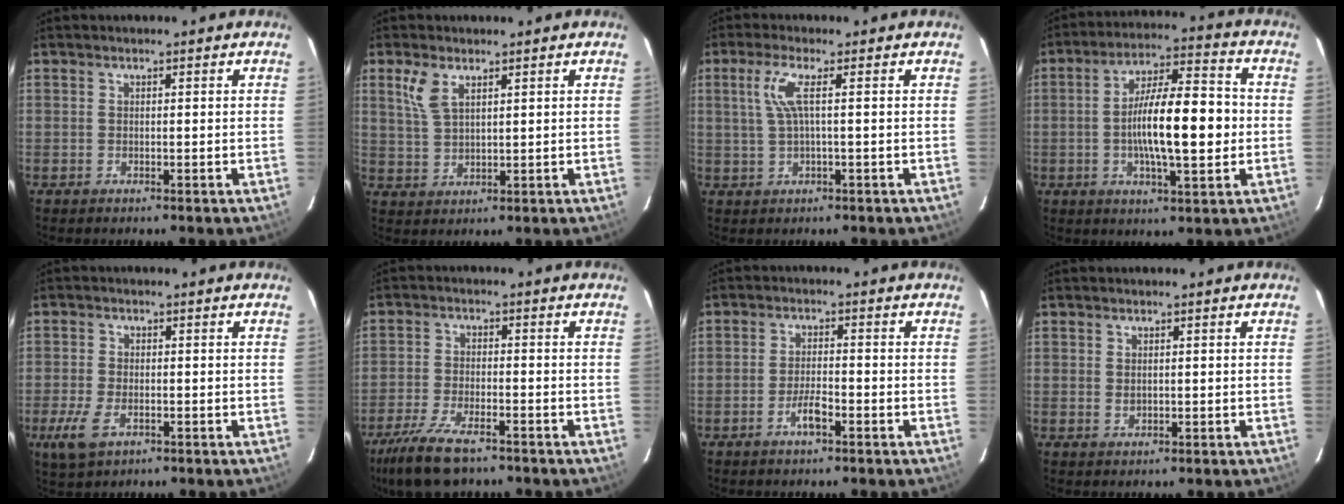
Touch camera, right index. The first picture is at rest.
{"total": 4.9, "force": [2.7, 2.3, 3.4], "torque": [-0.073, 0.006, 0.057]}
{"total": 4.2, "force": [0.7, -0.2, 4.2], "torque": [-0.085, 0.002, 0.020]}
{"total": 14.2, "force": [-1.4, 3.7, 13.7], "torque": [-0.235, 0.008, -0.023]}
{"total": 6.1, "force": [-2.8, 3.2, 4.4], "torque": [-0.111, -0.011, -0.052]}
{"total": 11.7, "force": [-8.7, 3.8, 6.7], "torque": [-0.164, -0.029, -0.162]}
{"total": 3.7, "force": [-2.3, 0.9, 2.8], "torque": [-0.061, 0.001, -0.042]}
{"total": 0.9, "force": [0.1, 0.7, 0.6], "torque": [-0.010, 0.000, 0.004]}